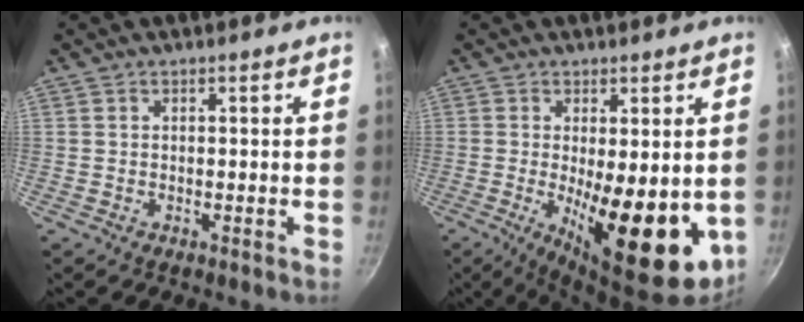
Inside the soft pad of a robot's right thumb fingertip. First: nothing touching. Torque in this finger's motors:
{"motor_torque": [-0.54, 1.42, 1.29, 0.21, 0.22]}